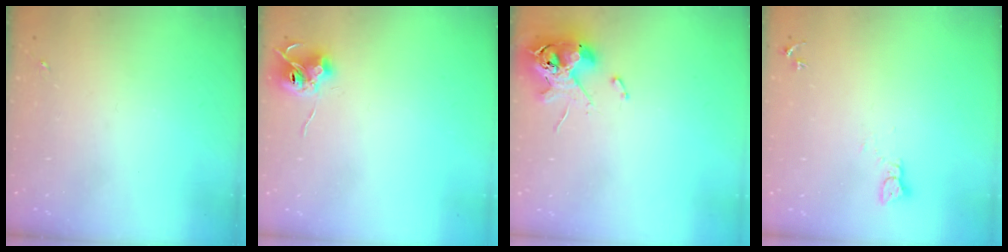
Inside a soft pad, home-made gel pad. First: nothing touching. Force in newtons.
{"total": 8.7, "press": 8.7, "slide": 0.4}
{"total": 11.6, "press": 11.4, "slide": 2.0}
{"total": 3.2, "press": 3.2, "slide": 0.1}